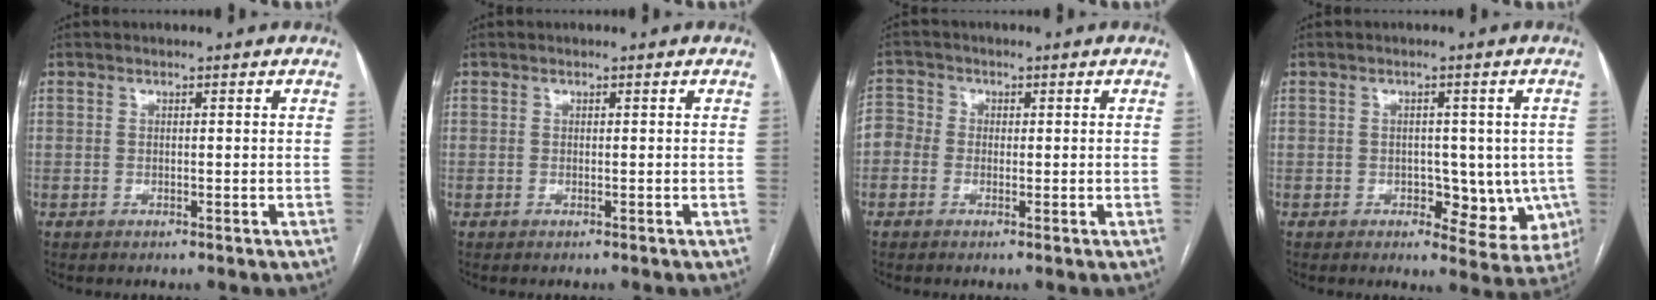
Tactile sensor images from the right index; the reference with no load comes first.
{"total": 0.0}
{"total": 5.2, "force": [-0.5, 5.0, 1.4], "torque": [-0.035, 0.023, -0.020]}
{"total": 7.5, "force": [-1.7, 4.9, 5.4], "torque": [-0.045, 0.007, -0.015]}